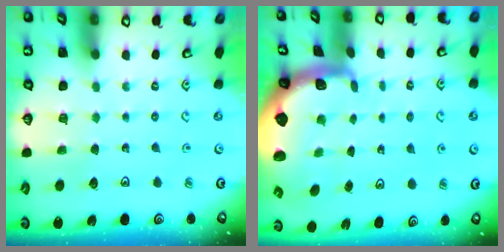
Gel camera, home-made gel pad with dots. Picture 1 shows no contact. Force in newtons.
{"total": 2.9, "press": 2.9, "slide": 0.5}